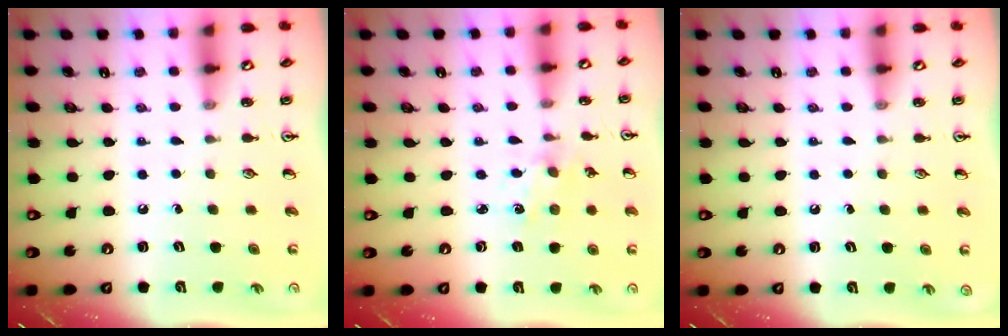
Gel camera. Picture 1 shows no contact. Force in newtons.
{"total": 1.0, "press": 1.0, "slide": 0.2}
{"total": 0.0}